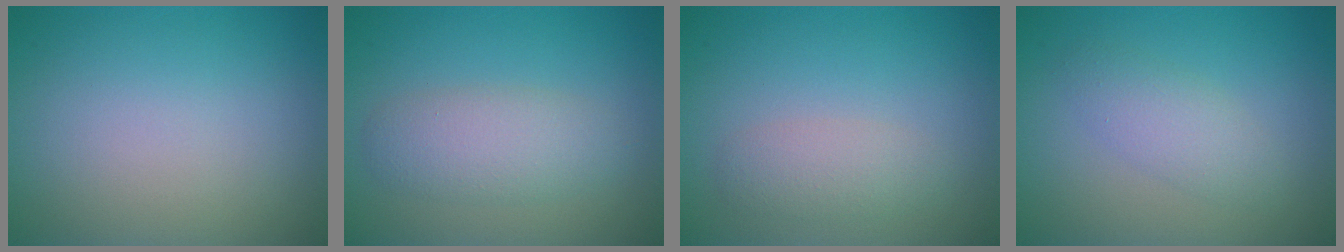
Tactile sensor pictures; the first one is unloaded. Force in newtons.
{"total": 3.5, "press": 3.5, "slide": 0.3}
{"total": 2.1, "press": 2.1, "slide": 0.2}
{"total": 2.4, "press": 2.4, "slide": 0.0}